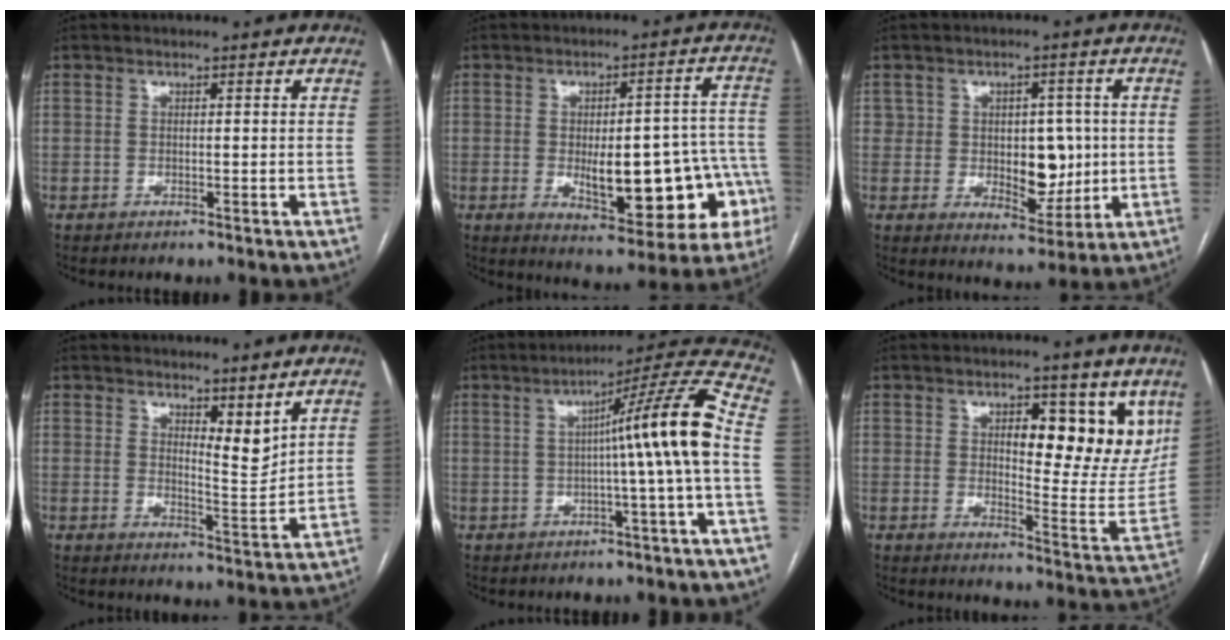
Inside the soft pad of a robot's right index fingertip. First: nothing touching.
{"total": 16.9, "force": [-4.4, 6.4, 15.0], "torque": [-0.141, 0.037, -0.034]}
{"total": 7.7, "force": [0.2, 4.8, 6.0], "torque": [-0.075, 0.010, 0.018]}
{"total": 4.6, "force": [3.4, 1.1, 2.8], "torque": [-0.047, -0.018, 0.060]}
{"total": 12.1, "force": [-0.6, -1.7, 12.0], "torque": [-0.164, 0.024, -0.011]}
{"total": 13.1, "force": [6.4, 4.9, 10.4], "torque": [-0.108, -0.010, 0.092]}